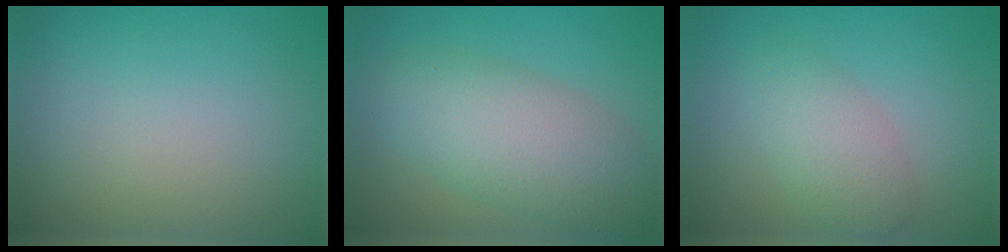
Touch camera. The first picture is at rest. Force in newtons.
{"total": 6.7, "press": 6.7, "slide": 0.5}
{"total": 3.1, "press": 3.1, "slide": 0.0}